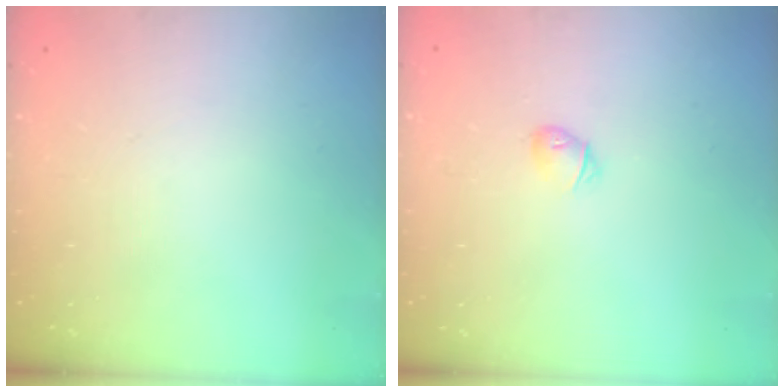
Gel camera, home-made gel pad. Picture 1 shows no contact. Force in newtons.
{"total": 4.7, "press": 4.5, "slide": 1.3}